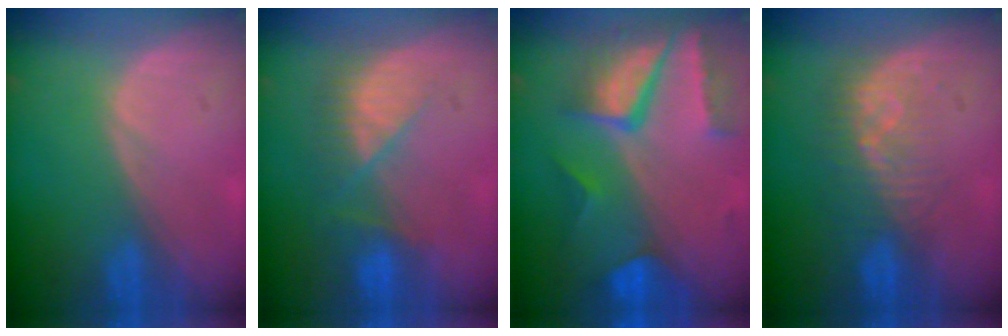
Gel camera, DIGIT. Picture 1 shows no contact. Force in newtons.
{"total": 7.4, "press": 6.6, "slide": 3.3}
{"total": 10.5, "press": 8.9, "slide": 5.6}
{"total": 8.2, "press": 7.3, "slide": 3.7}